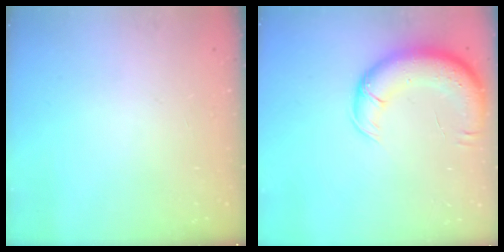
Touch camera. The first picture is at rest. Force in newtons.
{"total": 13.2, "press": 12.8, "slide": 3.3}